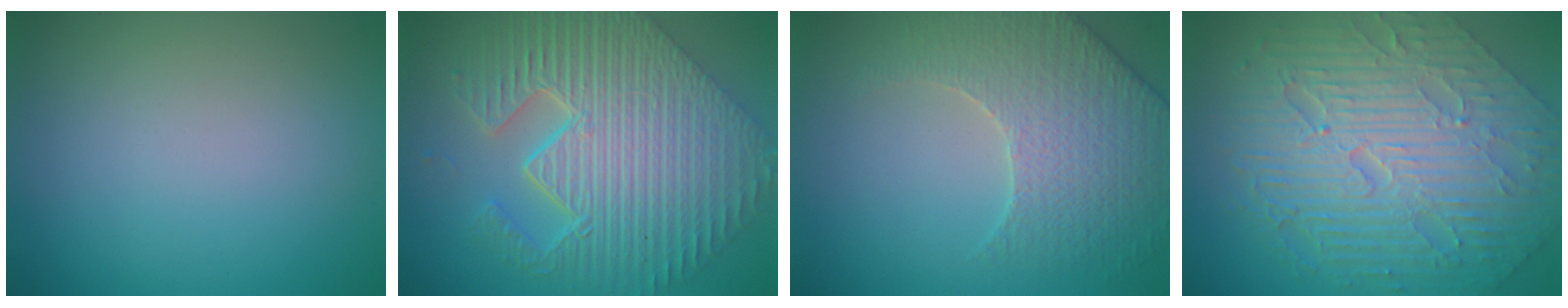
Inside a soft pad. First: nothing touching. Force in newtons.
{"total": 11.6, "press": 7.8, "slide": 8.5}
{"total": 4.4, "press": 4.3, "slide": 1.1}
{"total": 11.2, "press": 7.5, "slide": 8.4}